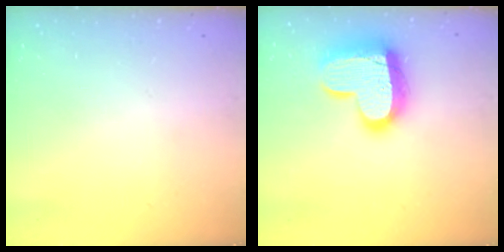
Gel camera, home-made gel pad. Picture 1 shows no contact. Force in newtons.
{"total": 17.6, "press": 17.6, "slide": 1.5}